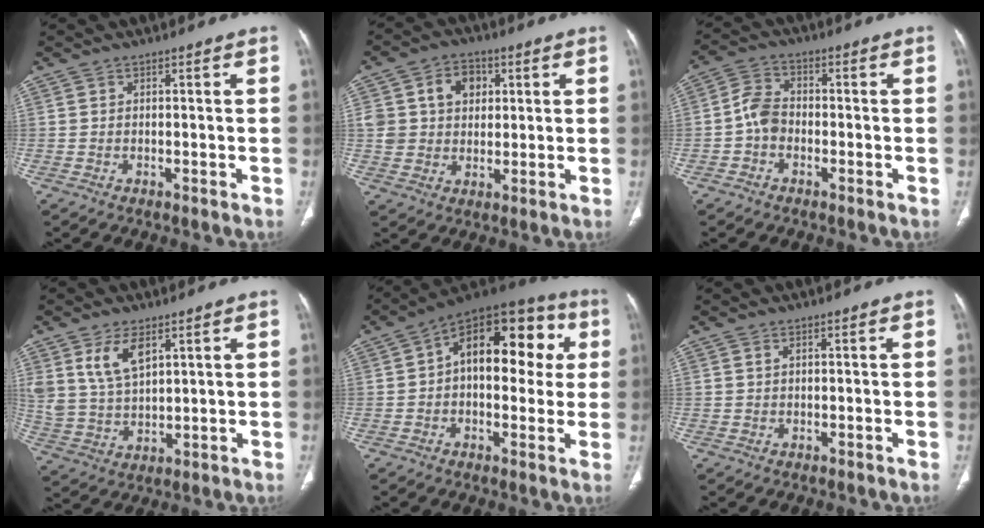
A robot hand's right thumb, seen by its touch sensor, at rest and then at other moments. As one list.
[{"total": 9.5, "force": [2.6, 7.6, 5.0], "torque": [-0.045, 0.000, 0.045]}, {"total": 5.4, "force": [-1.4, 4.0, 3.3], "torque": [-0.055, 0.019, -0.037]}, {"total": 8.9, "force": [4.5, 4.6, 6.1], "torque": [-0.112, -0.019, 0.101]}, {"total": 19.4, "force": [3.2, 11.0, 15.7], "torque": [-0.177, 0.038, 0.034]}, {"total": 0.5, "force": [0.3, 0.2, 0.4], "torque": [-0.009, 0.003, 0.007]}]